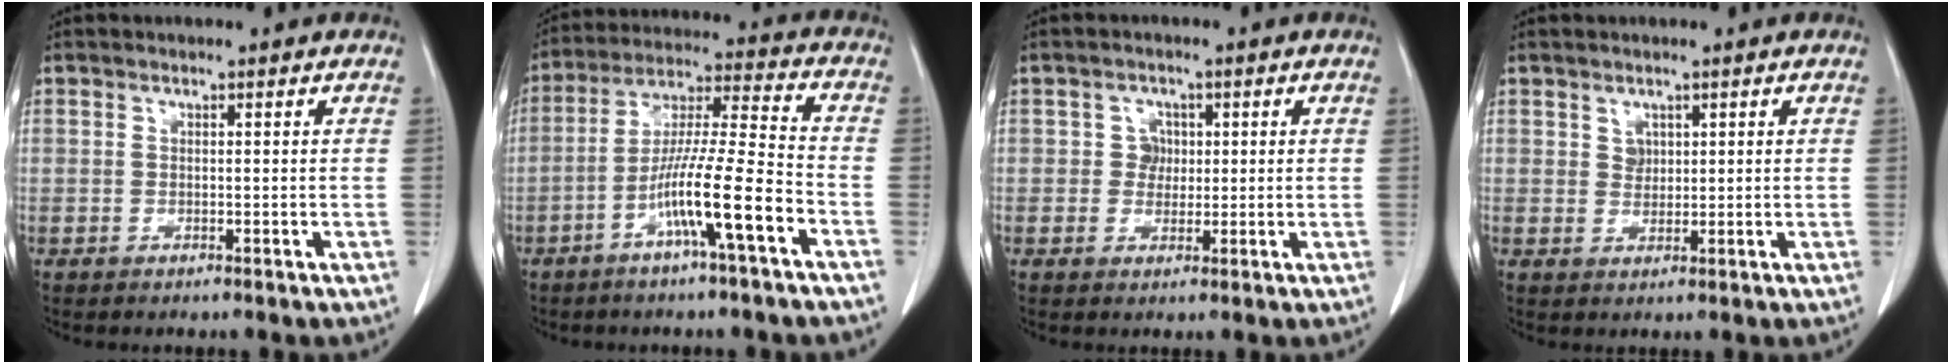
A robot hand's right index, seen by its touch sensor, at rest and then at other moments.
{"total": 12.5, "force": [-5.8, -0.3, 11.1], "torque": [-0.203, 0.004, -0.106]}
{"total": 2.5, "force": [0.3, 2.4, 0.7], "torque": [-0.005, 0.004, 0.002]}
{"total": 1.6, "force": [0.8, 1.2, 0.6], "torque": [-0.005, -0.005, 0.015]}